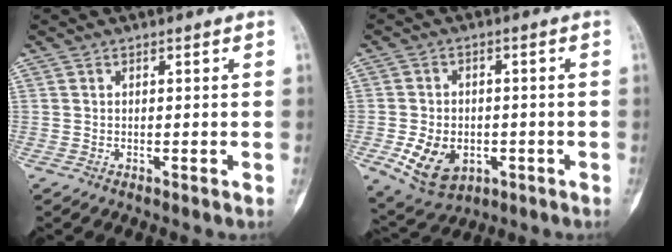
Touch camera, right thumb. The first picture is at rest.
{"total": 9.8, "force": [-2.8, 7.0, 6.3], "torque": [-0.097, 0.006, -0.033]}